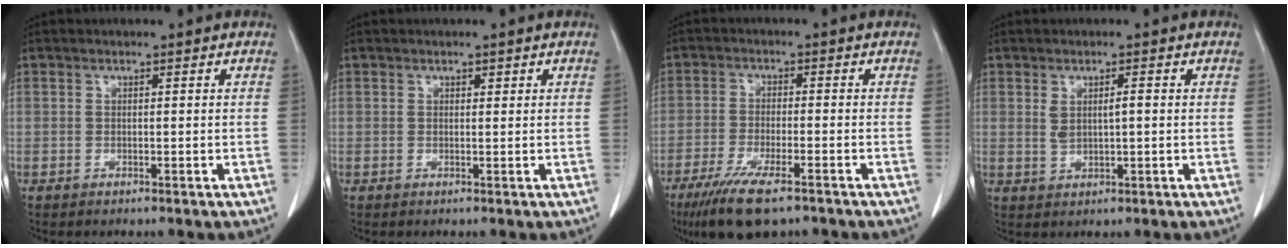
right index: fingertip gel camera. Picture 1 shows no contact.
{"total": 0.6, "force": [0.4, 0.3, 0.4], "torque": [-0.005, -0.003, 0.006]}
{"total": 9.6, "force": [-6.6, 1.8, 6.8], "torque": [-0.118, -0.022, -0.103]}
{"total": 2.8, "force": [0.6, 0.9, 2.5], "torque": [-0.047, 0.006, 0.018]}